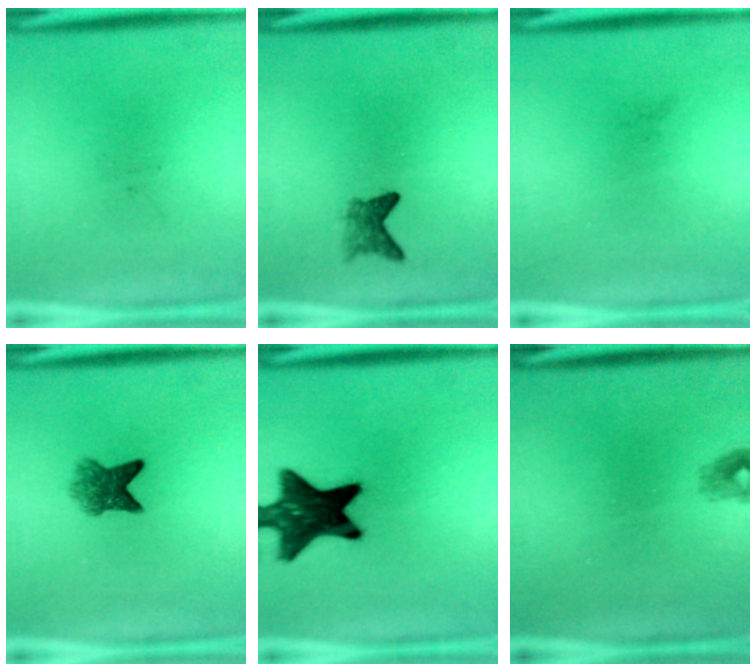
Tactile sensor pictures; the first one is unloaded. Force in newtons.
{"total": 2.5}
{"total": 0.0}
{"total": 4.7}
{"total": 16.4}
{"total": 1.2}